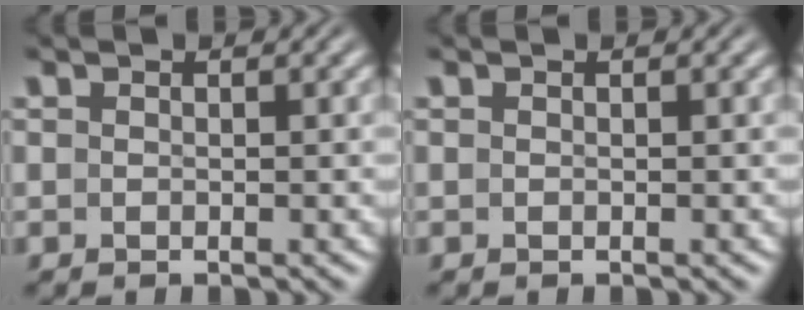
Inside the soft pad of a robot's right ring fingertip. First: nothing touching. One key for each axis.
{"total": 0.0}